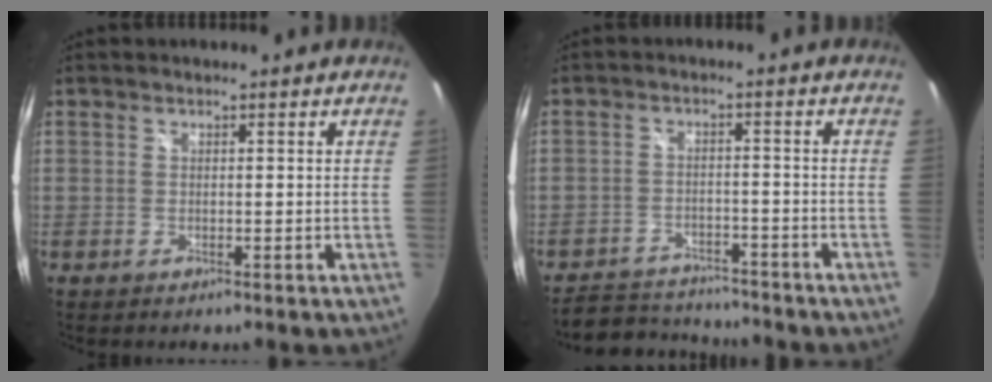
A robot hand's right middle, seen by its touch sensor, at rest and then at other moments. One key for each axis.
{"total": 9.7, "fx": -9.0, "fy": 2.5, "fz": 2.5, "tx": -0.071, "ty": 0.007, "tz": -0.137}